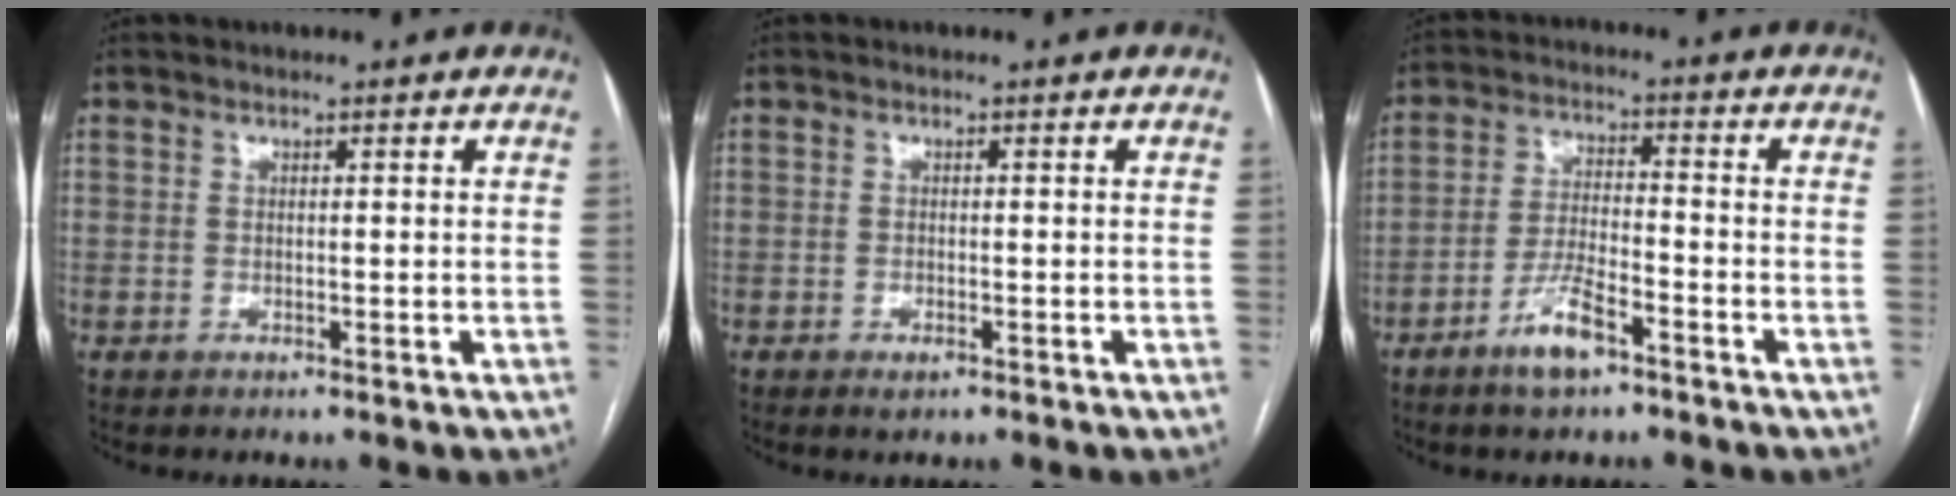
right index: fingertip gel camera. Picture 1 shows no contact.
{"total": 1.3, "force": [-0.8, 0.5, 0.8], "torque": [-0.013, 0.000, -0.008]}
{"total": 6.8, "force": [-4.4, 1.4, 5.0], "torque": [-0.103, -0.001, -0.081]}